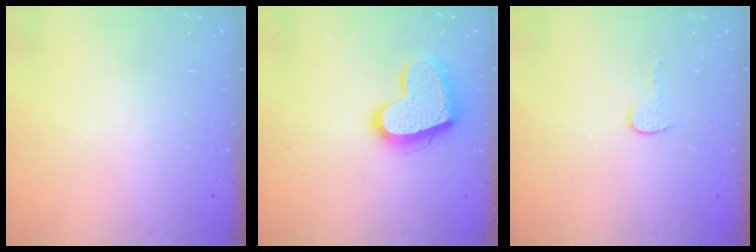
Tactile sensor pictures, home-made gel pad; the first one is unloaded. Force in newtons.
{"total": 15.9, "press": 15.9, "slide": 0.9}
{"total": 5.5, "press": 5.5, "slide": 0.4}